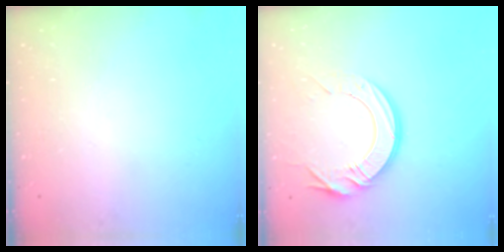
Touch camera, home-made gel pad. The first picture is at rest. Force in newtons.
{"total": 14.2, "press": 14.1, "slide": 1.5}